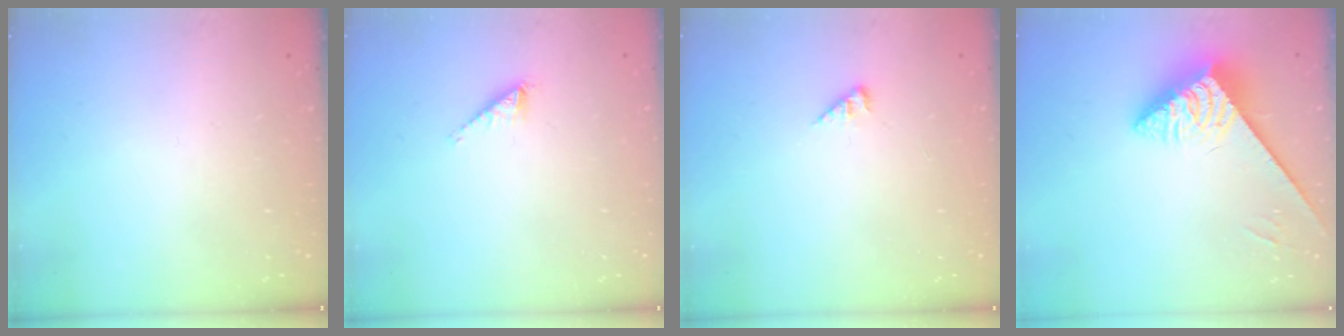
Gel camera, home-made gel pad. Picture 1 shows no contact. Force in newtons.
{"total": 0.5, "press": 0.5, "slide": 0.1}
{"total": 2.7, "press": 2.7, "slide": 0.4}
{"total": 3.8, "press": 3.7, "slide": 0.6}